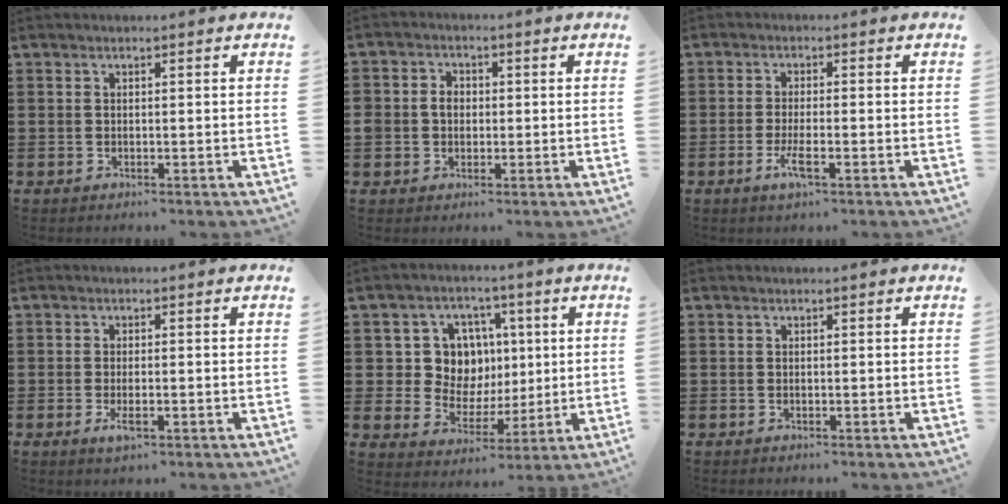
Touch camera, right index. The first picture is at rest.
{"total": 3.0, "force": [-0.2, 2.7, 1.3], "torque": [-0.034, 0.009, -0.007]}
{"total": 3.6, "force": [-1.6, 0.6, 3.2], "torque": [-0.066, -0.008, -0.032]}
{"total": 2.3, "force": [-0.9, 0.6, 2.1], "torque": [-0.050, -0.008, -0.020]}
{"total": 9.8, "force": [2.0, 8.8, 3.8], "torque": [-0.092, 0.010, 0.042]}
{"total": 0.0}